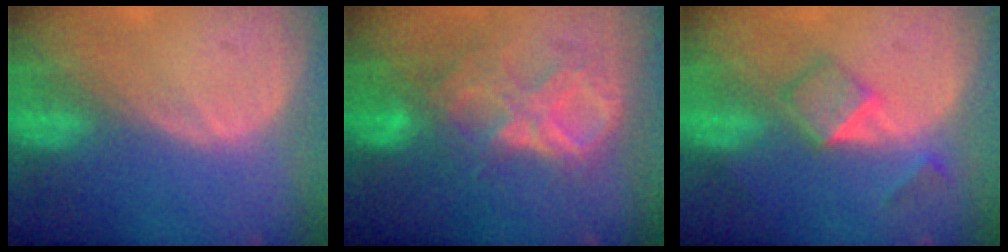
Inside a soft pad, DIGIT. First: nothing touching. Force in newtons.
{"total": 8.7, "press": 7.7, "slide": 4.1}
{"total": 5.2, "press": 4.4, "slide": 2.7}